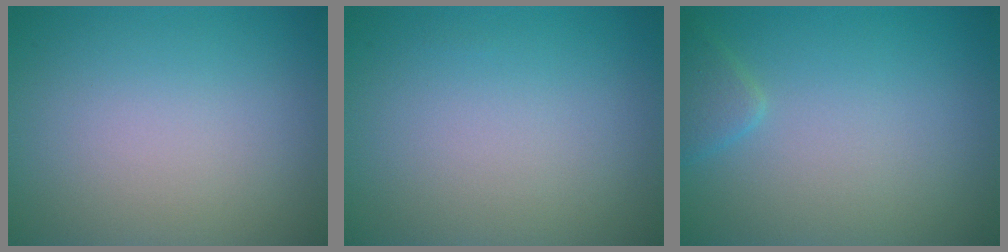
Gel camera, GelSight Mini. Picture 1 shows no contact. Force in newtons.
{"total": 0.0}
{"total": 1.4, "press": 1.4, "slide": 0.1}